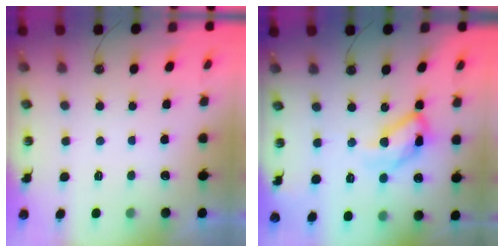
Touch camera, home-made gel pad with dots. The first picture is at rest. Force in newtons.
{"total": 13.8, "press": 13.8, "slide": 0.7}